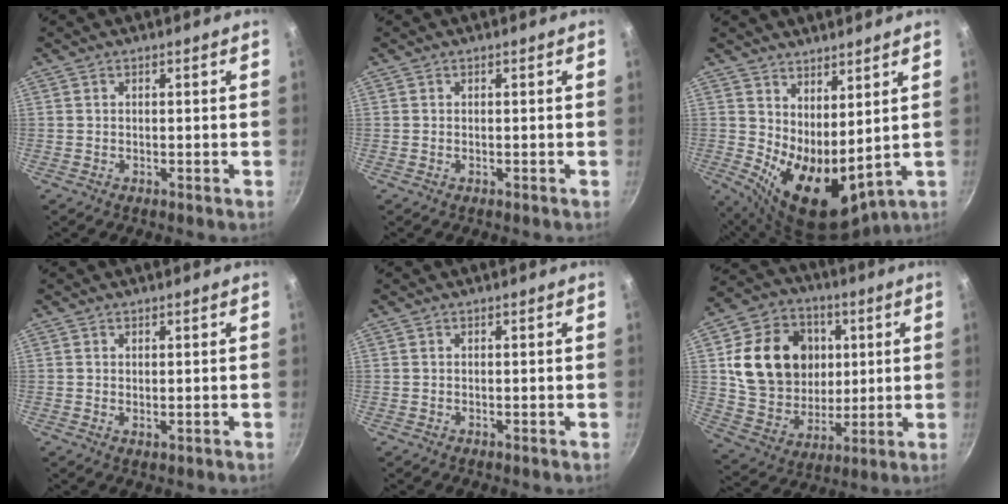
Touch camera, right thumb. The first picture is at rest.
{"total": 0.0}
{"total": 11.8, "force": [3.3, 5.7, 9.8], "torque": [-0.132, -0.038, 0.073]}
{"total": 0.7, "force": [0.3, 0.4, 0.6], "torque": [-0.005, -0.009, 0.003]}
{"total": 0.0}
{"total": 20.4, "force": [4.1, 16.6, 11.2], "torque": [-0.170, -0.001, 0.082]}